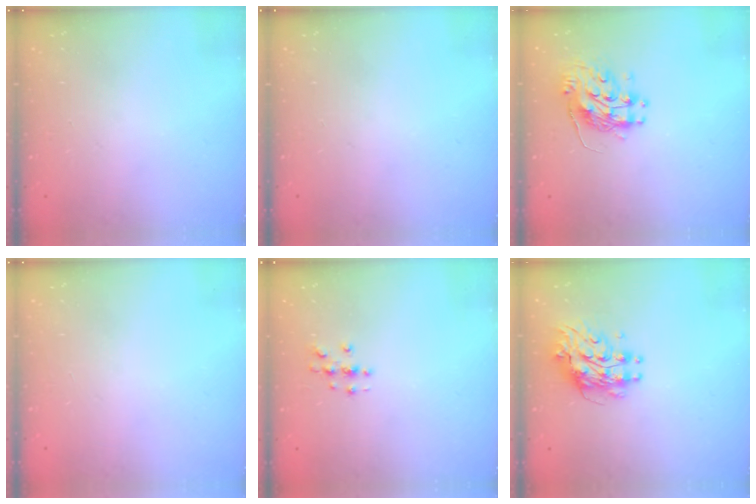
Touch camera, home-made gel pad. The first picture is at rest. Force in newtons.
{"total": 0.0}
{"total": 10.7, "press": 10.6, "slide": 1.2}
{"total": 0.0}
{"total": 2.7, "press": 2.7, "slide": 0.3}
{"total": 9.4, "press": 9.3, "slide": 0.9}